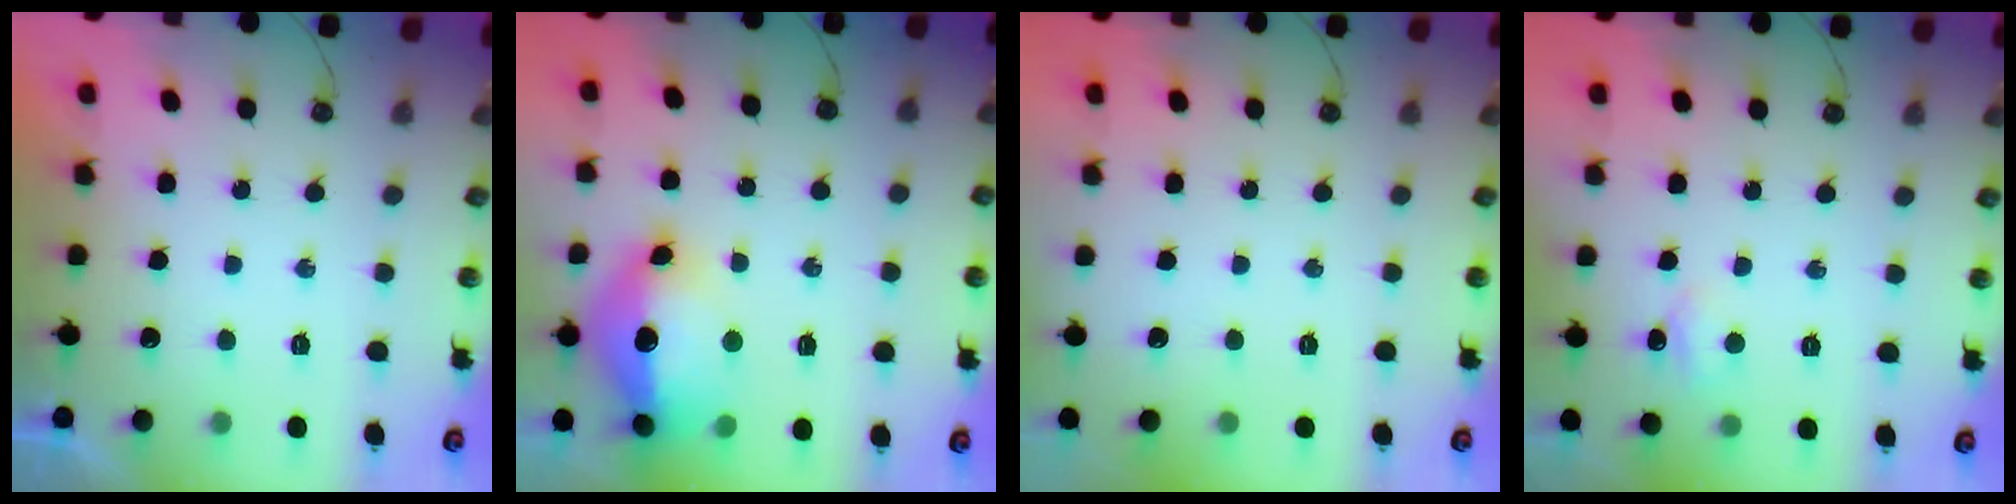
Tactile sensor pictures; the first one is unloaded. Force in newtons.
{"total": 22.5, "press": 18.8, "slide": 12.4}
{"total": 0.0}
{"total": 5.5, "press": 5.4, "slide": 1.0}